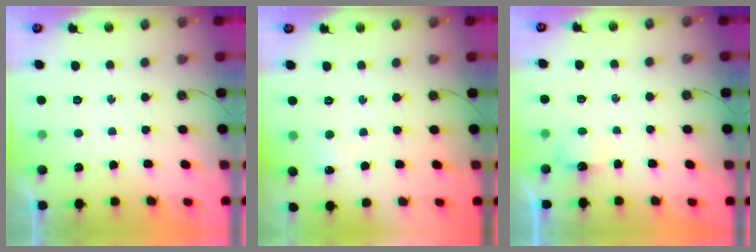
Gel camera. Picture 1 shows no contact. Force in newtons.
{"total": 5.2, "press": 5.1, "slide": 0.7}
{"total": 2.6, "press": 2.6, "slide": 0.4}